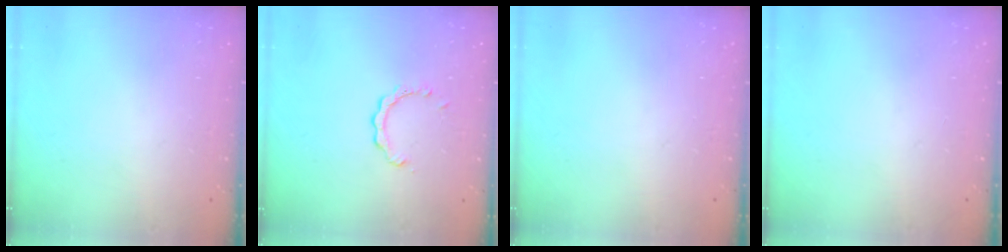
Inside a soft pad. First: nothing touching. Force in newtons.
{"total": 2.6, "press": 2.6, "slide": 0.2}
{"total": 0.0}
{"total": 0.0}